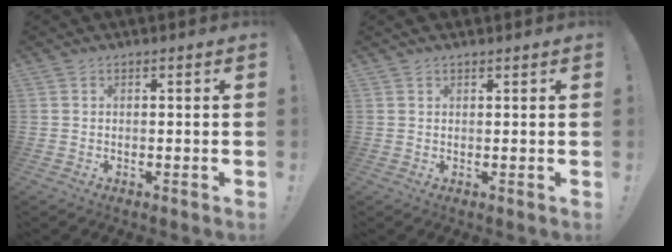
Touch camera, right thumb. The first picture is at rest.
{"total": 1.2, "force": [1.1, 0.3, 0.3], "torque": [0.003, -0.003, 0.019]}